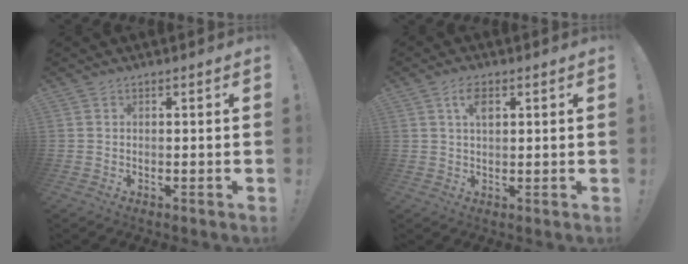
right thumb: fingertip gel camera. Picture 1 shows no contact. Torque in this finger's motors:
{"motor_torque": [-0.12, 0.45, 0.44, -0.16, 0.00]}